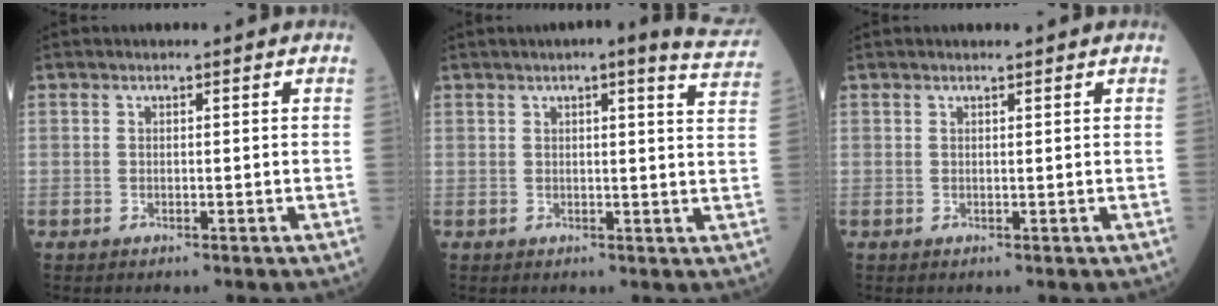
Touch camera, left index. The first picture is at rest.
{"total": 10.0, "force": [8.7, 1.0, 4.7], "torque": [-0.046, -0.010, 0.080]}
{"total": 1.3, "force": [1.1, 0.3, 0.6], "torque": [-0.013, 0.008, 0.019]}